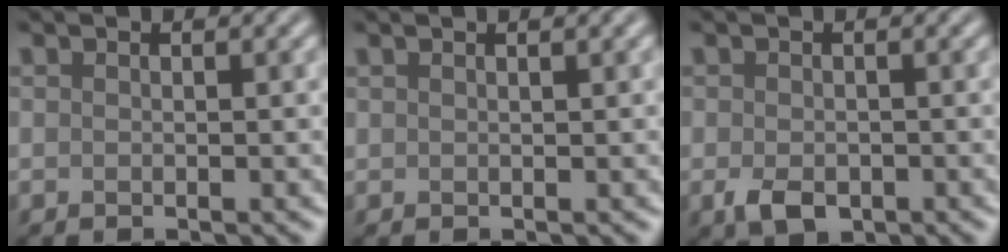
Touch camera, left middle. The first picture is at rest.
{"total": 3.0, "force": [1.8, 1.3, 2.0], "torque": [-0.007, 0.024, 0.005]}
{"total": 2.4, "force": [-1.3, 1.3, 1.5], "torque": [-0.035, -0.004, -0.015]}